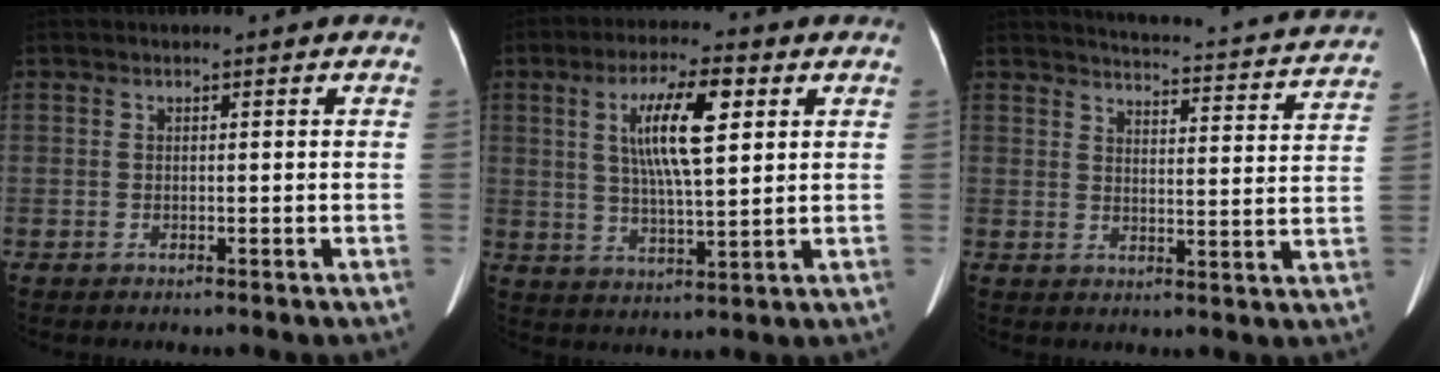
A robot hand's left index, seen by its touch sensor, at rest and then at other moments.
{"total": 9.9, "force": [2.8, 1.7, 9.4], "torque": [-0.168, 0.001, 0.054]}
{"total": 18.7, "force": [17.9, 1.5, 4.9], "torque": [-0.062, -0.067, 0.200]}